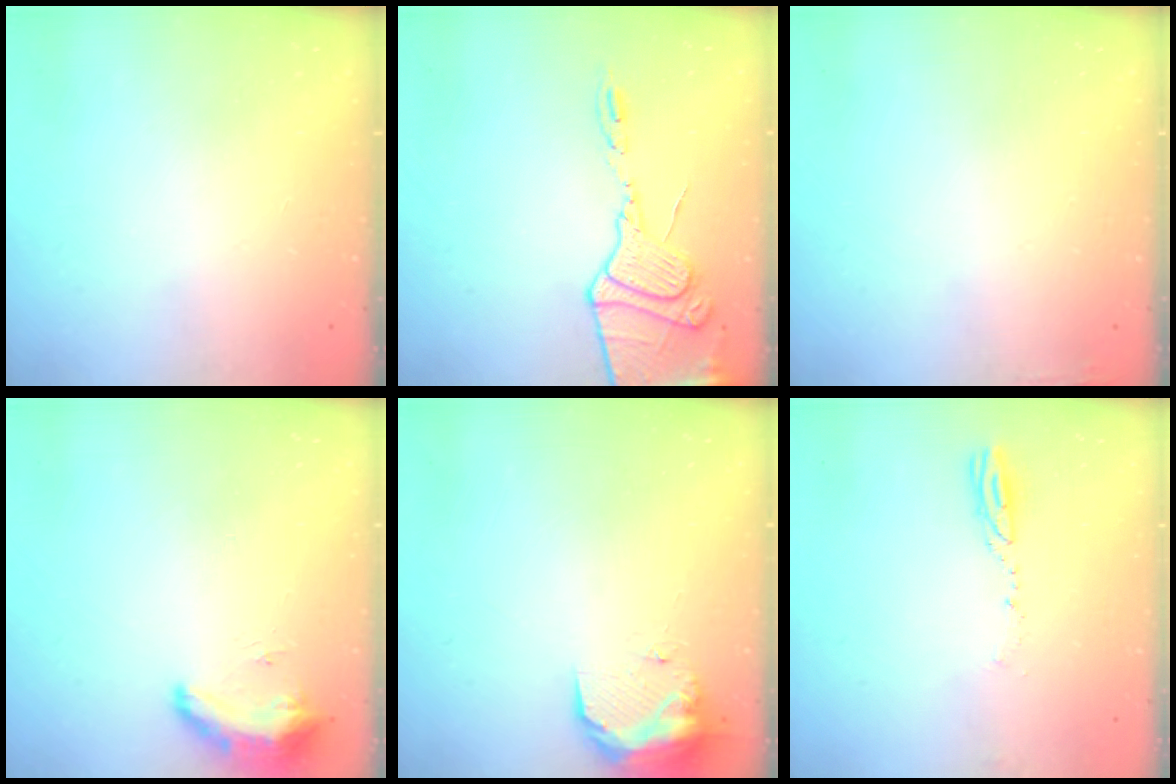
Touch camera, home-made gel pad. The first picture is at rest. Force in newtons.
{"total": 14.7, "press": 14.7, "slide": 1.6}
{"total": 3.8, "press": 3.7, "slide": 1.0}
{"total": 8.3, "press": 8.2, "slide": 1.6}
{"total": 9.6, "press": 9.6, "slide": 0.5}
{"total": 3.8, "press": 3.7, "slide": 0.6}